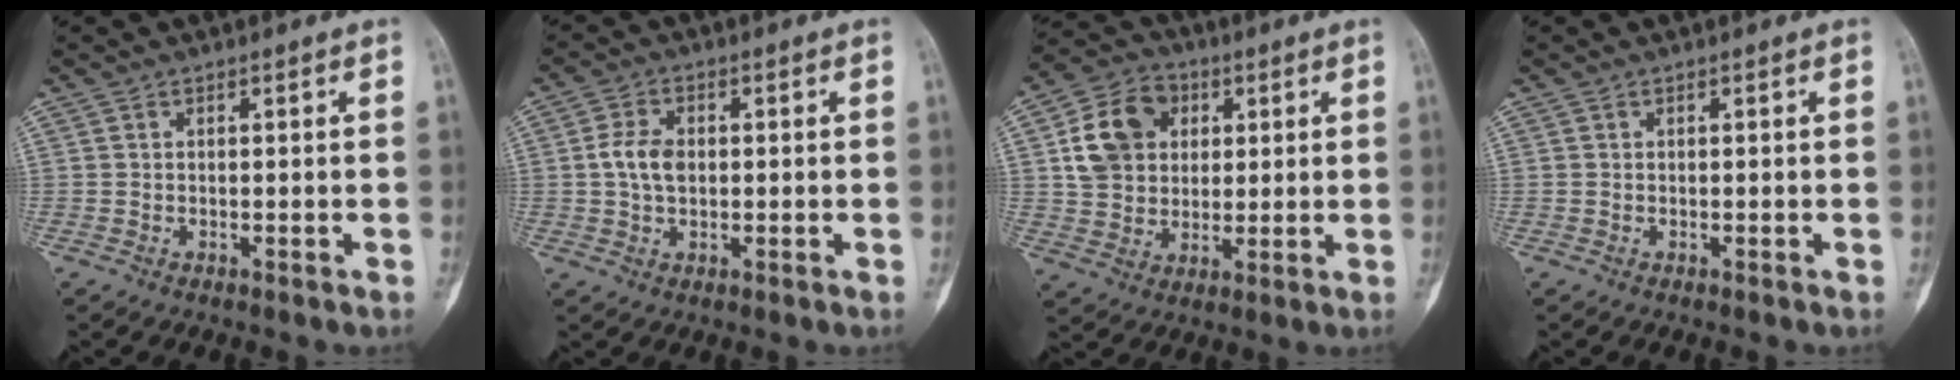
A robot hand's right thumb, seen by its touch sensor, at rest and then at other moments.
{"total": 5.3, "force": [0.2, 3.5, 4.0], "torque": [-0.078, 0.006, 0.001]}
{"total": 12.5, "force": [3.2, 10.1, 6.7], "torque": [-0.096, 0.003, 0.054]}
{"total": 0.0}